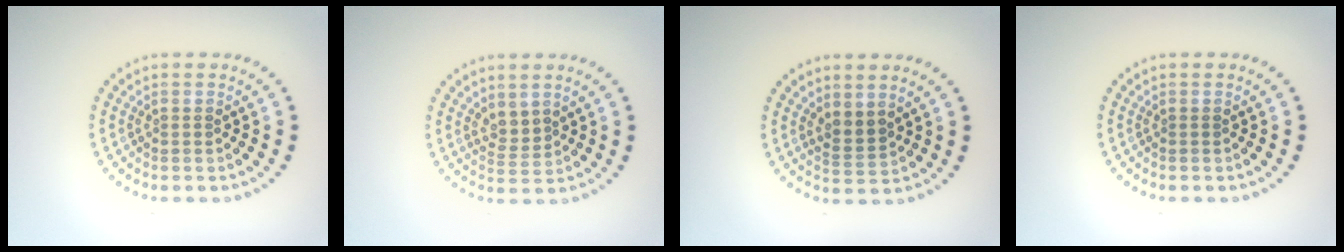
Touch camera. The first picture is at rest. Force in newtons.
{"total": 1.5, "press": 1.2, "slide": 0.9}
{"total": 2.0, "press": 1.5, "slide": 1.2}
{"total": 0.0}